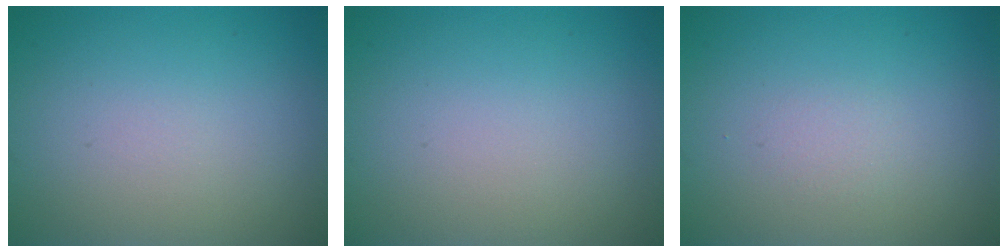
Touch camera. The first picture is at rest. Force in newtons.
{"total": 0.0}
{"total": 0.7, "press": 0.7, "slide": 0.1}